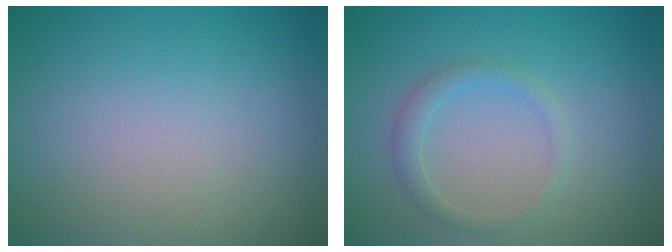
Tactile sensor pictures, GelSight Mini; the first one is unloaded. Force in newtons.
{"total": 1.5, "press": 1.5, "slide": 0.1}